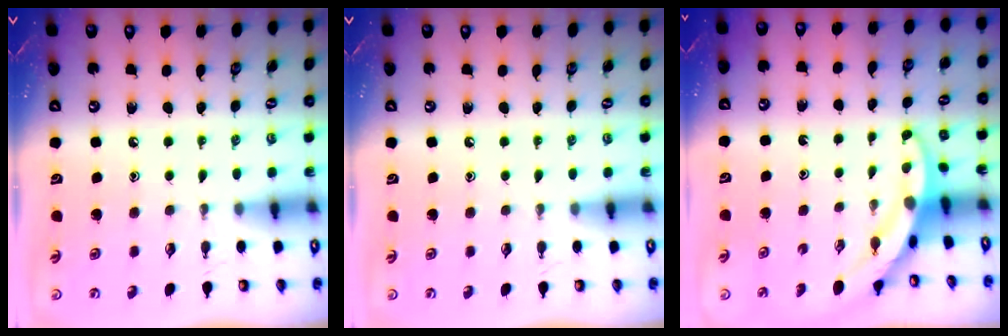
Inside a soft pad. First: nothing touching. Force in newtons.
{"total": 0.0}
{"total": 3.3, "press": 3.3, "slide": 0.3}